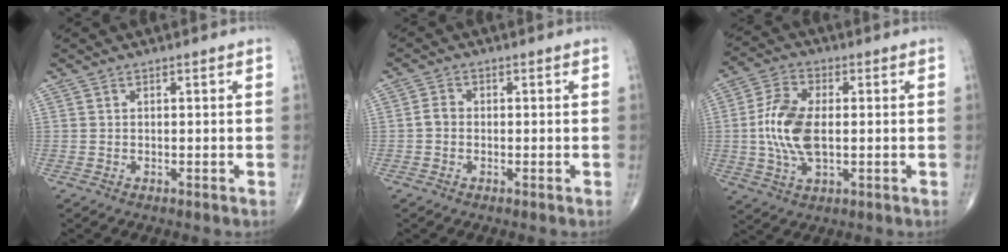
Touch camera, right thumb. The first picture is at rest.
{"total": 2.0, "force": [-0.4, 1.6, 1.1], "torque": [-0.016, 0.006, -0.012]}
{"total": 11.4, "force": [-0.2, 6.1, 9.6], "torque": [-0.203, 0.006, -0.002]}